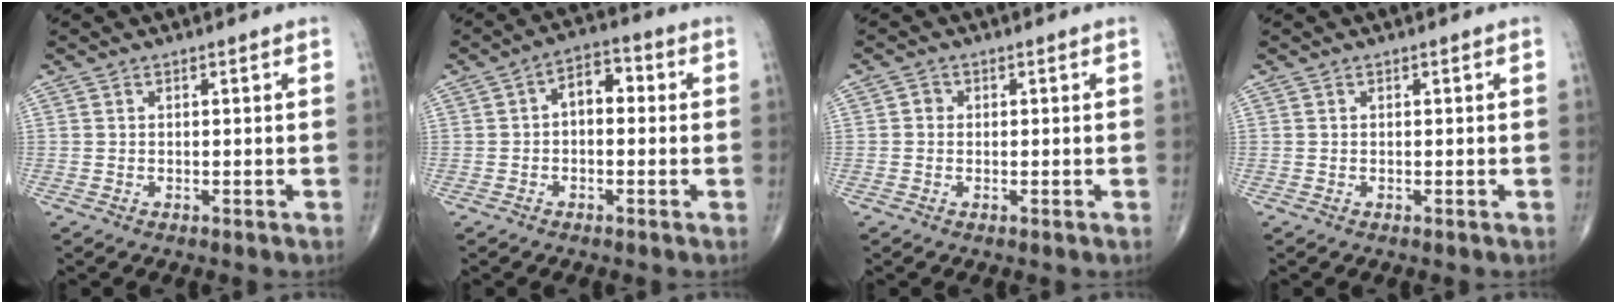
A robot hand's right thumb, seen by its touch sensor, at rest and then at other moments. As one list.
[{"total": 5.7, "force": [0.2, 3.5, 4.5], "torque": [-0.047, 0.020, -0.010]}, {"total": 1.2, "force": [0.0, 1.1, 0.5], "torque": [-0.002, 0.003, -0.004]}, {"total": 0.0}]